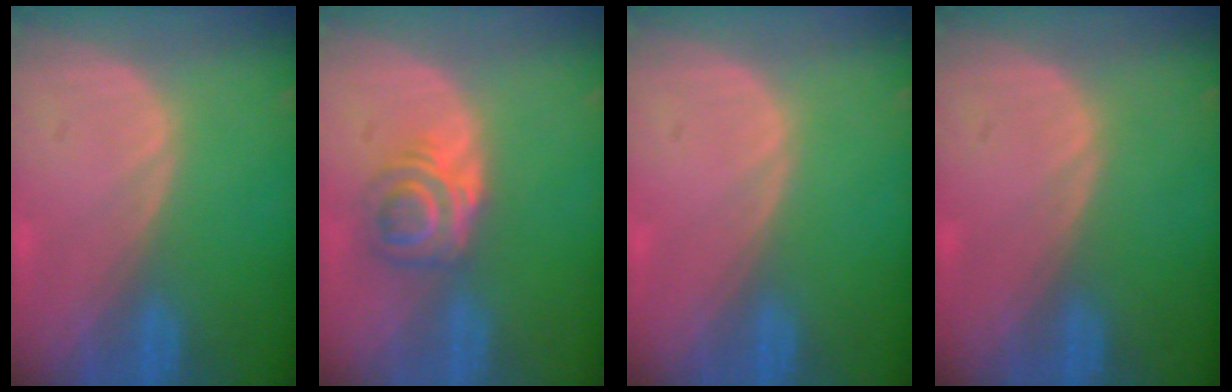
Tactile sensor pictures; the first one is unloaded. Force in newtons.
{"total": 6.1, "press": 5.0, "slide": 3.4}
{"total": 0.0}
{"total": 0.0}